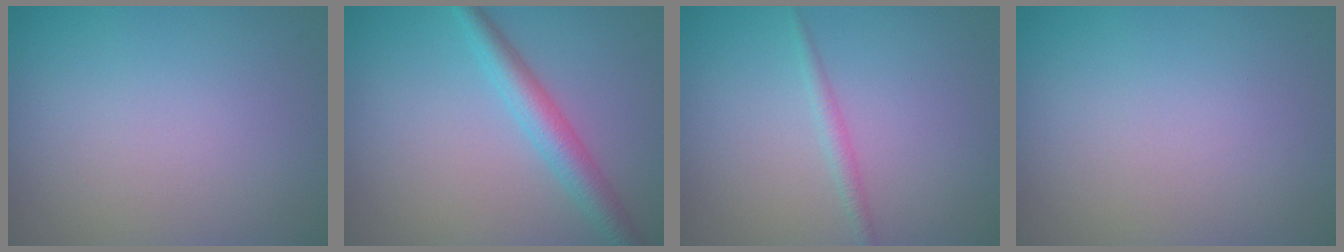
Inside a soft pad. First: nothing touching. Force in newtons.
{"total": 3.4, "press": 3.4, "slide": 0.0}
{"total": 1.2, "press": 1.2, "slide": 0.1}
{"total": 0.0}